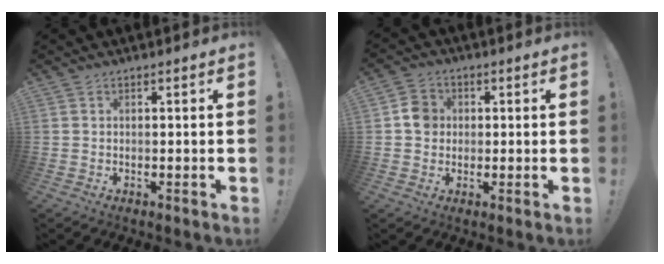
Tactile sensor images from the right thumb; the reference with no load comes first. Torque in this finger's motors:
{"motor_torque": [0.35, 0.13, 0.25, -0.18, -0.01]}